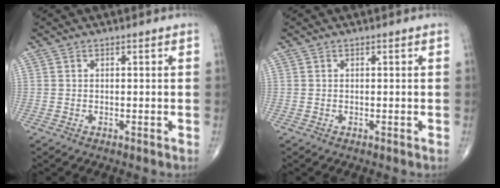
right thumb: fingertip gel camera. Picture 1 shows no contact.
{"total": 0.0}